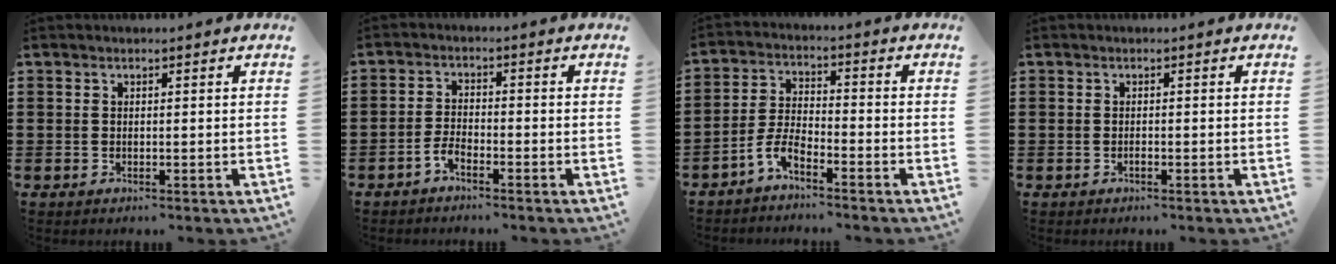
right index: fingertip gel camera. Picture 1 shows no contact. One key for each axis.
{"total": 2.7, "fx": -2.2, "fy": 0.6, "fz": 1.5, "tx": -0.036, "ty": 0.002, "tz": -0.045}
{"total": 4.7, "fx": -4.0, "fy": 0.8, "fz": 2.4, "tx": -0.066, "ty": -0.003, "tz": -0.084}
{"total": 0.6, "fx": -0.5, "fy": 0.1, "fz": 0.3, "tx": -0.007, "ty": -0.003, "tz": -0.008}